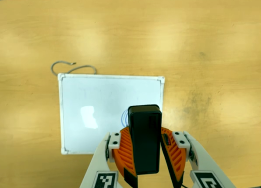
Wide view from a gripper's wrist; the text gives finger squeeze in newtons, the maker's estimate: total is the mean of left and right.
{"total": 8.7, "left": 9.2, "right": 8.1}